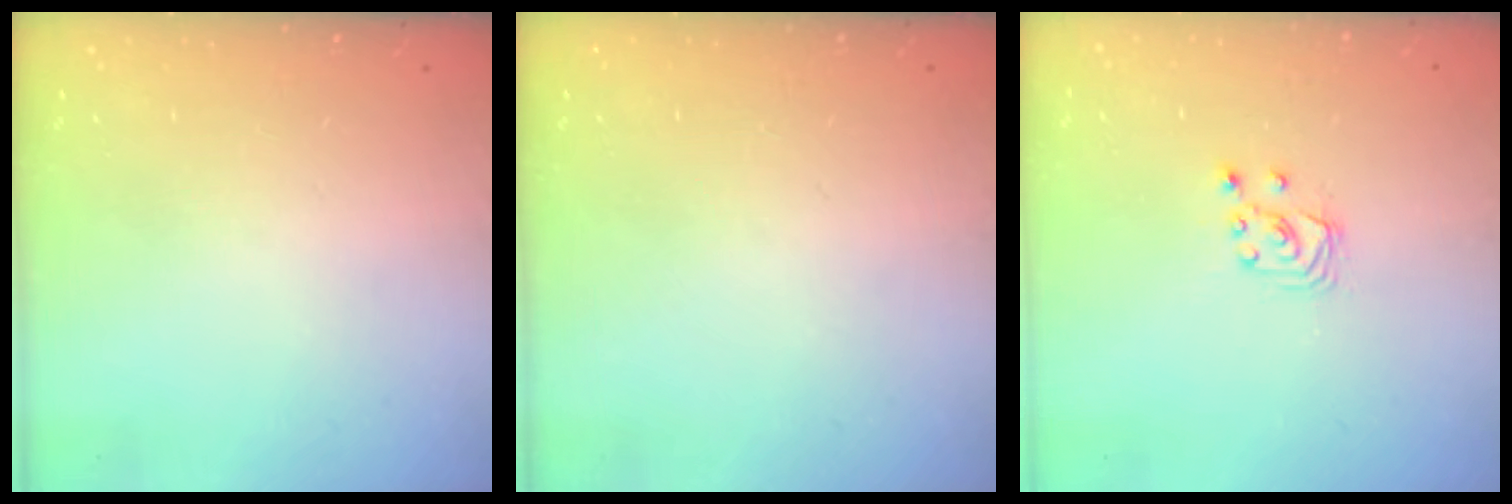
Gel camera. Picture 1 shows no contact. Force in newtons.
{"total": 0.0}
{"total": 3.0, "press": 3.0, "slide": 0.3}